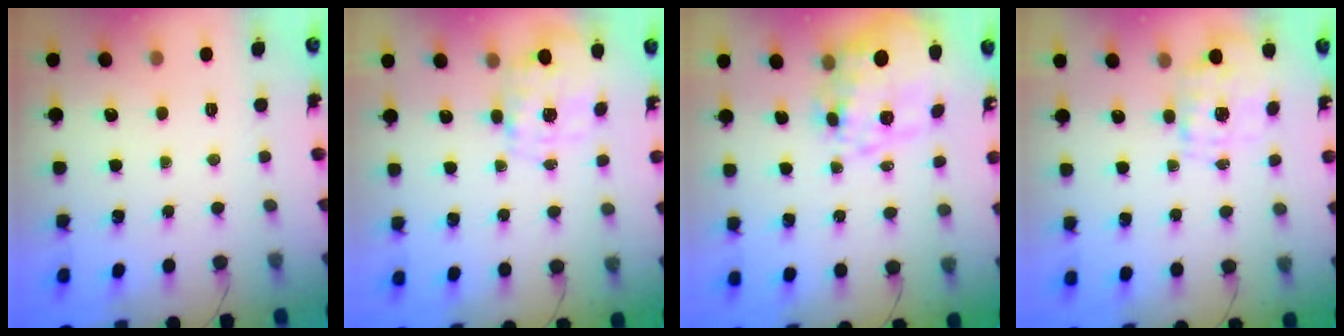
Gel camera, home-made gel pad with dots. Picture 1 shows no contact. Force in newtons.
{"total": 2.9, "press": 2.7, "slide": 0.9}
{"total": 14.6, "press": 14.3, "slide": 3.0}
{"total": 1.6, "press": 1.5, "slide": 0.5}